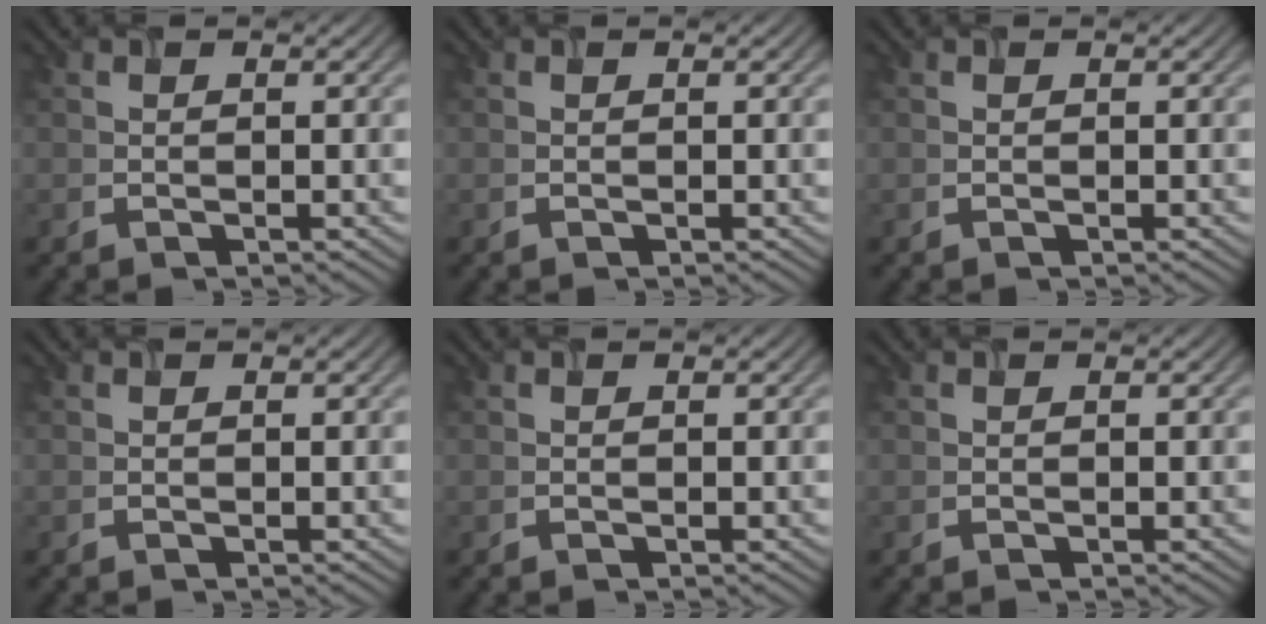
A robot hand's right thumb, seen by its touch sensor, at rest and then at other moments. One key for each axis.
{"total": 0.0}
{"total": 0.0}
{"total": 0.0}
{"total": 0.0}
{"total": 0.0}